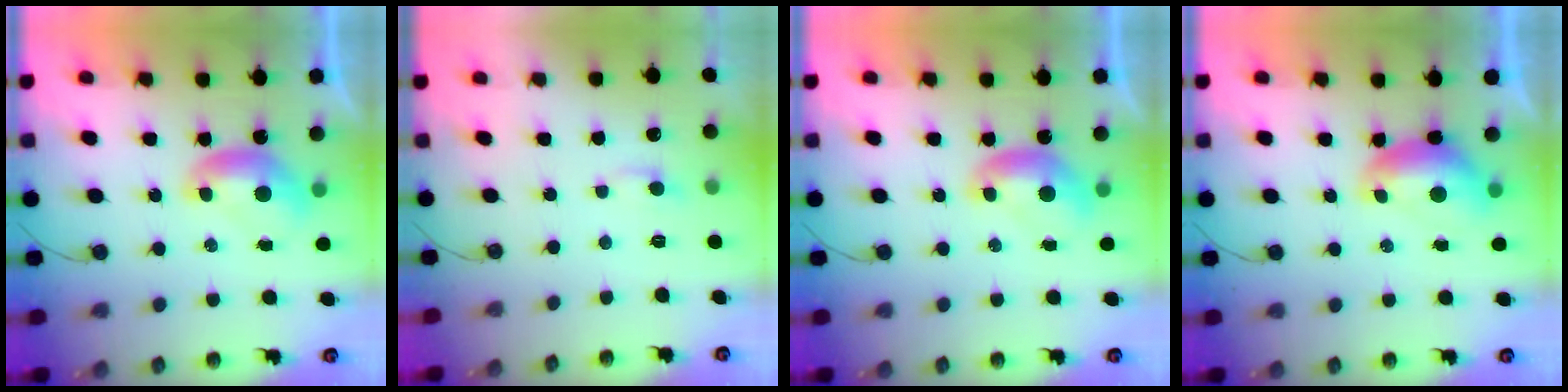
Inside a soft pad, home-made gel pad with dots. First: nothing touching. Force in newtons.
{"total": 1.8, "press": 1.7, "slide": 0.5}
{"total": 0.0}
{"total": 0.7, "press": 0.6, "slide": 0.3}